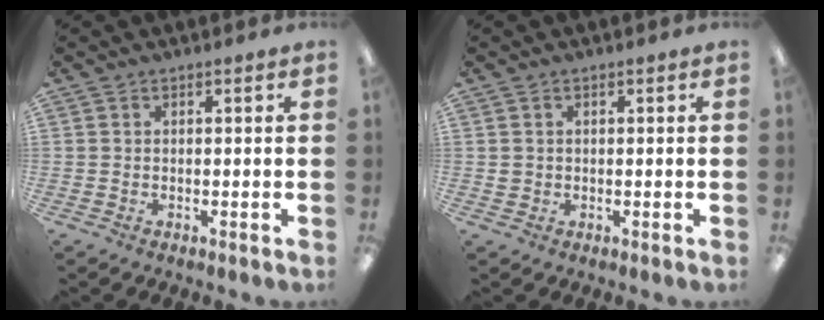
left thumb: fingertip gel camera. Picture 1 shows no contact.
{"total": 1.1, "force": [0.2, 1.1, 0.0], "torque": [-0.002, 0.004, 0.002]}